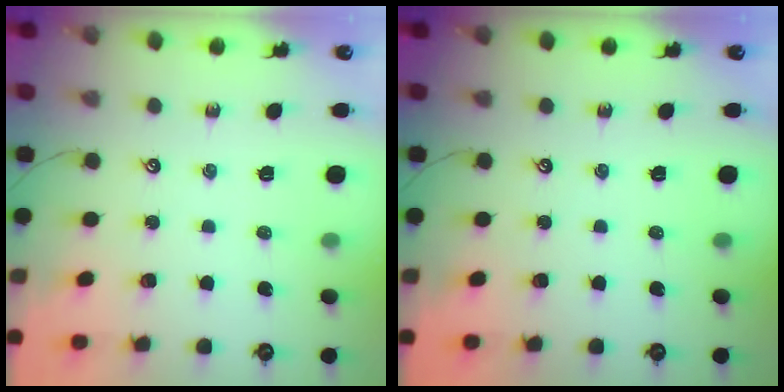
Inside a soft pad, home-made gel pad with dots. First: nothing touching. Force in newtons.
{"total": 0.0}